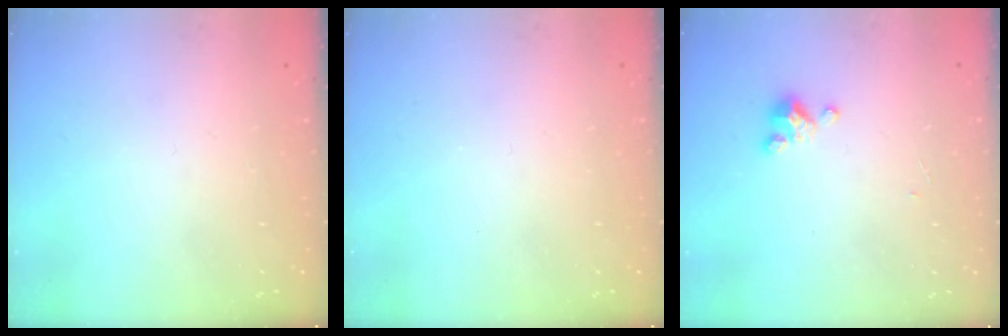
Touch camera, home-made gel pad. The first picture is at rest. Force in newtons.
{"total": 0.0}
{"total": 2.5, "press": 2.5, "slide": 0.3}